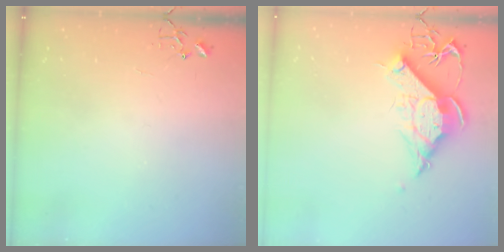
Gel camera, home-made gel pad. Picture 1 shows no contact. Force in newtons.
{"total": 13.2, "press": 13.1, "slide": 1.6}